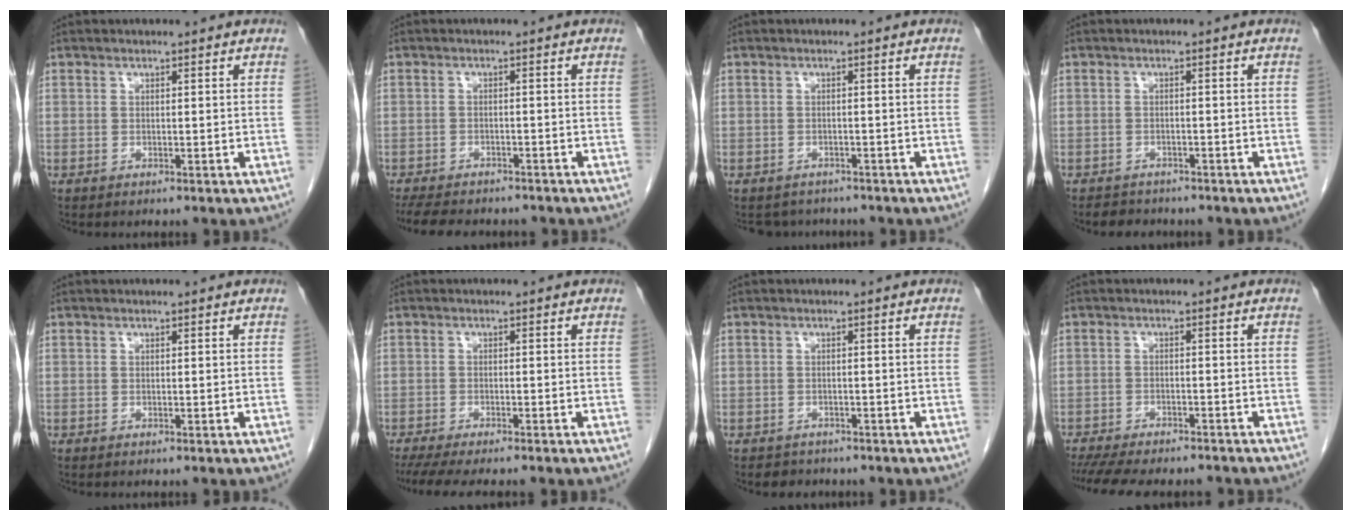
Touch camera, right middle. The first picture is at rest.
{"total": 11.1, "force": [-9.5, 3.5, 4.5], "torque": [-0.088, -0.007, -0.129]}
{"total": 3.8, "force": [-3.5, 1.7, -0.1], "torque": [0.004, 0.002, -0.047]}
{"total": 3.0, "force": [-2.7, 1.4, 0.2], "torque": [-0.011, 0.000, -0.038]}
{"total": 0.0}
{"total": 8.4, "force": [-7.0, 0.9, 4.6], "torque": [-0.059, -0.013, -0.106]}
{"total": 2.2, "force": [-1.8, 1.2, -0.1], "torque": [-0.008, 0.003, -0.028]}
{"total": 13.9, "force": [-12.2, 3.3, 5.7], "torque": [-0.114, -0.012, -0.165]}